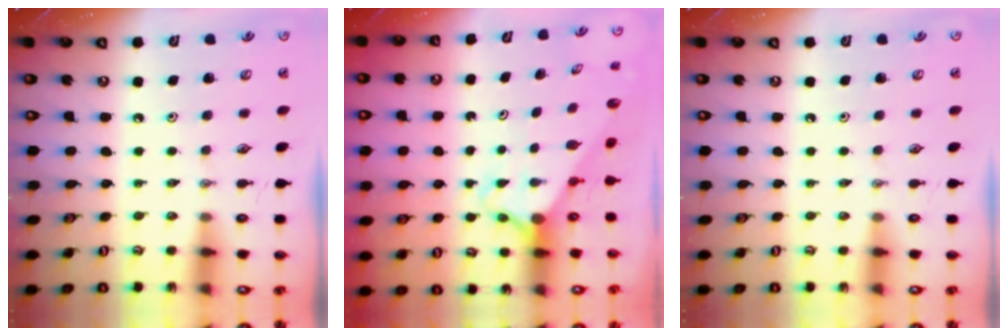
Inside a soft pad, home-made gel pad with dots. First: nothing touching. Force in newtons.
{"total": 2.5, "press": 2.5, "slide": 0.2}
{"total": 0.0}